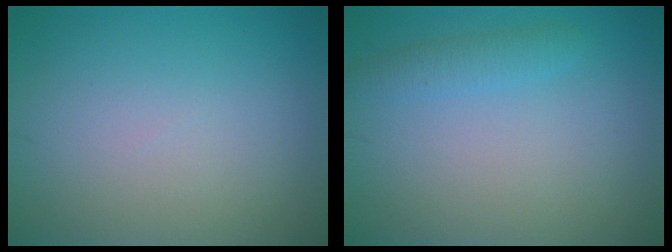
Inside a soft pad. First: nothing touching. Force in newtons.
{"total": 1.6, "press": 1.6, "slide": 0.0}